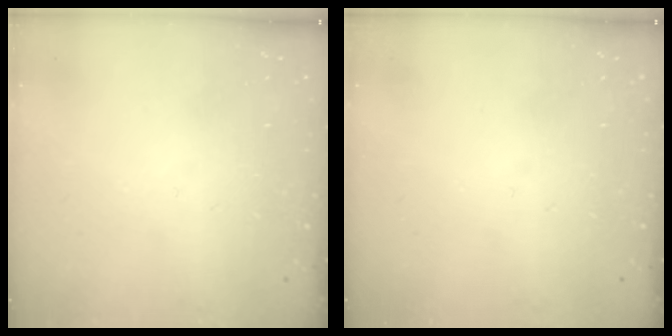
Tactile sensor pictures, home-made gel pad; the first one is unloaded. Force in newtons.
{"total": 0.0}